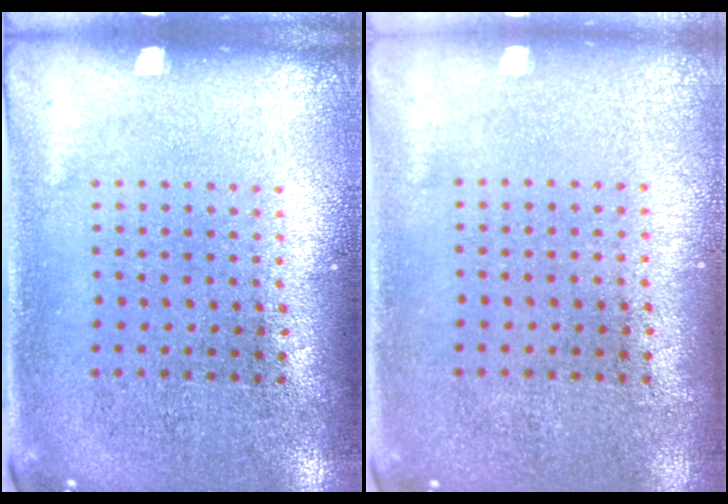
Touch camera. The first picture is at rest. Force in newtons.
{"total": 0.0}